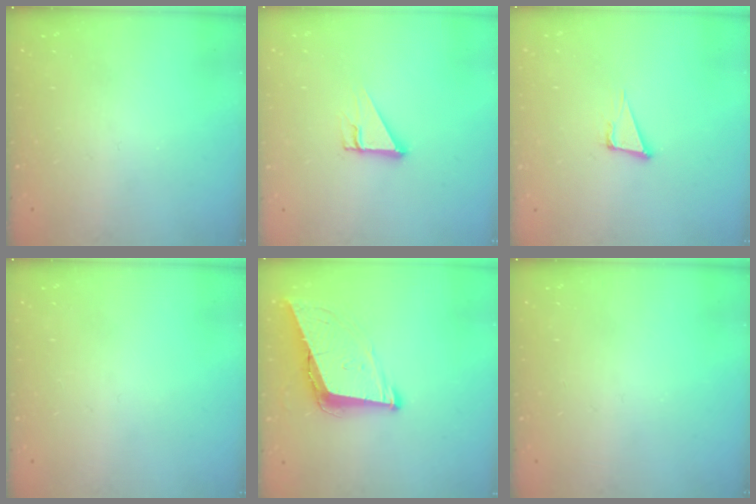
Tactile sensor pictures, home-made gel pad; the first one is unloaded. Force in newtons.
{"total": 4.3, "press": 4.3, "slide": 0.4}
{"total": 5.0, "press": 4.0, "slide": 3.1}
{"total": 0.0}
{"total": 9.2, "press": 8.8, "slide": 2.7}
{"total": 0.0}